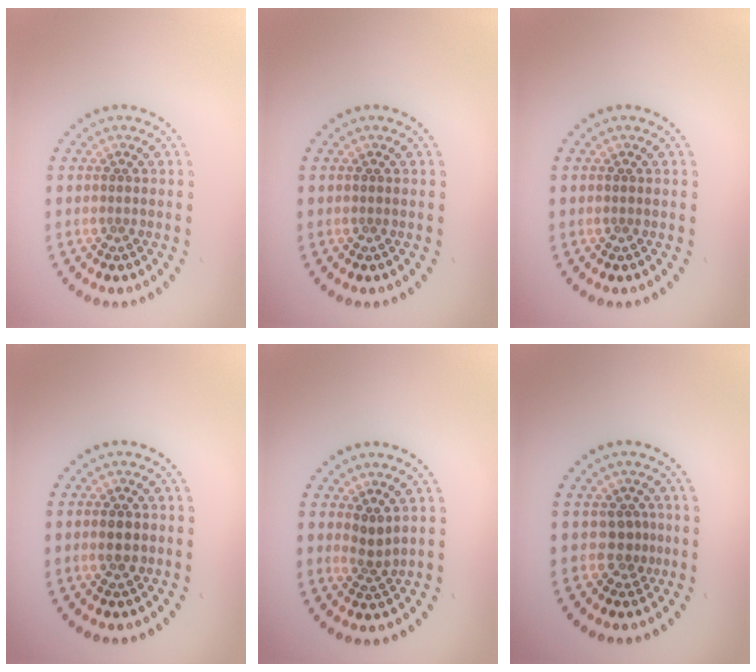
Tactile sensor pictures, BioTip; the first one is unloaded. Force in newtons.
{"total": 0.0}
{"total": 0.0}
{"total": 2.1, "press": 2.1, "slide": 0.1}
{"total": 1.8, "press": 1.3, "slide": 1.3}
{"total": 1.8, "press": 1.3, "slide": 1.2}